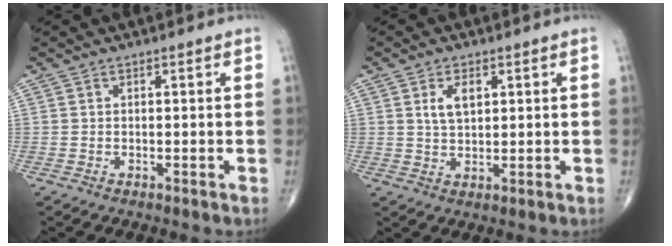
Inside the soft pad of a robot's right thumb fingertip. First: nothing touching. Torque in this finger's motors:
{"motor_torque": [-0.11, 0.12, 0.40, 0.06, 0.12]}